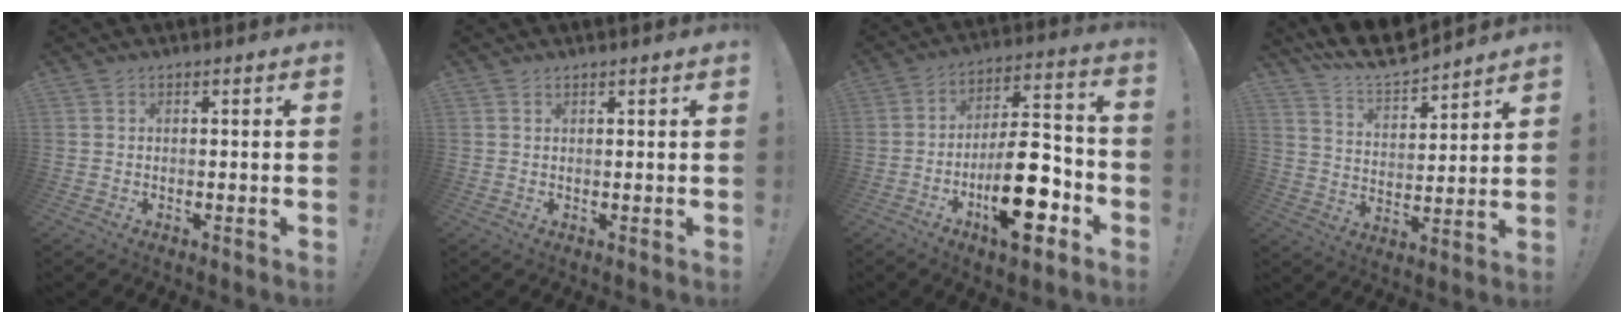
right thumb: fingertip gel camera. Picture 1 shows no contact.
{"total": 0.7, "force": [0.7, 0.1, 0.1], "torque": [0.005, -0.004, 0.013]}
{"total": 20.5, "force": [-7.6, 8.2, 17.2], "torque": [-0.270, 0.045, -0.117]}
{"total": 11.4, "force": [10.5, 2.9, 3.2], "torque": [-0.075, -0.088, 0.193]}